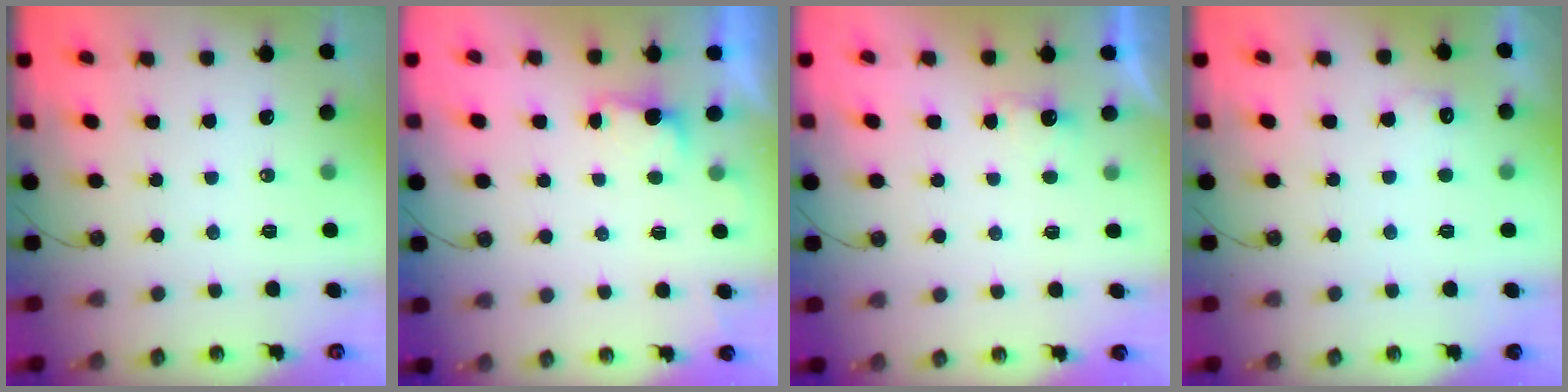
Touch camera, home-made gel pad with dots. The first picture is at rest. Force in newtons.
{"total": 2.6, "press": 2.4, "slide": 0.9}
{"total": 2.3, "press": 2.2, "slide": 0.9}
{"total": 5.5, "press": 5.3, "slide": 1.3}